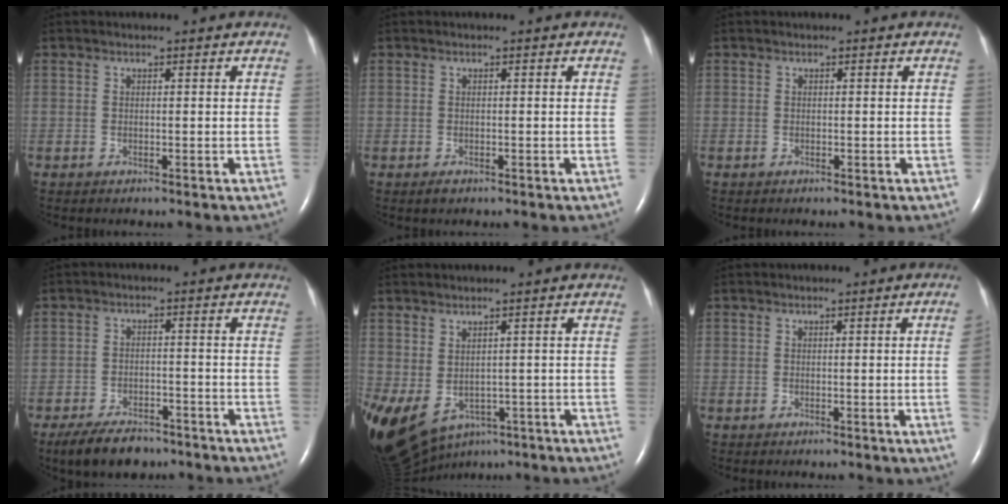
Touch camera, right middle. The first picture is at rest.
{"total": 0.8, "force": [-0.5, 0.4, 0.4], "torque": [-0.010, -0.001, -0.006]}
{"total": 0.0}
{"total": 6.7, "force": [-5.3, 2.7, 3.2], "torque": [-0.059, -0.005, -0.088]}
{"total": 15.4, "force": [-7.8, 9.7, 9.1], "torque": [-0.228, -0.035, -0.099]}
{"total": 2.5, "force": [-0.2, -1.2, 2.2], "torque": [-0.024, -0.003, 0.000]}